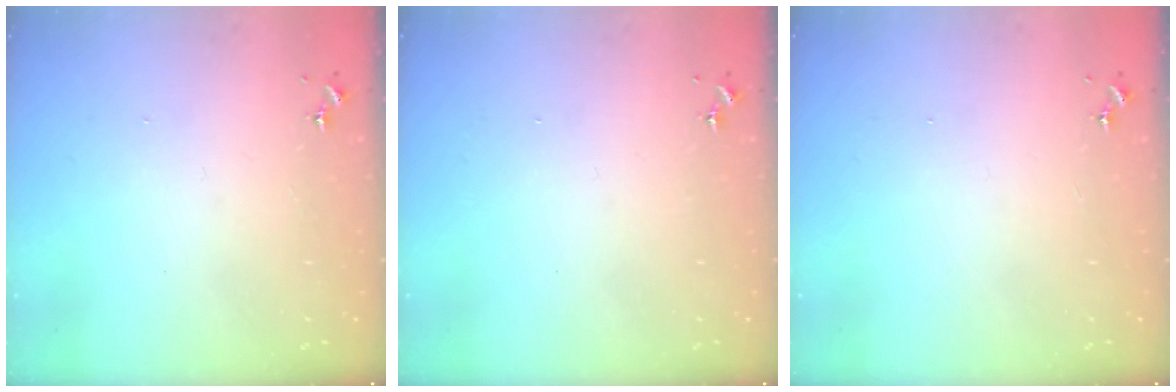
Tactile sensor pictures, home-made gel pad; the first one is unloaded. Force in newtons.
{"total": 0.0}
{"total": 0.0}